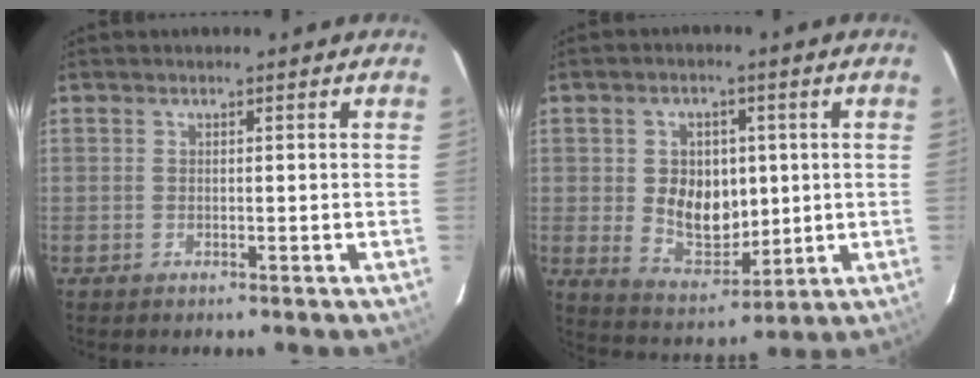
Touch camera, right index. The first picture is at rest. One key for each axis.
{"total": 10.3, "fx": 0.6, "fy": 7.7, "fz": 6.8, "tx": -0.128, "ty": 0.000, "tz": 0.030}